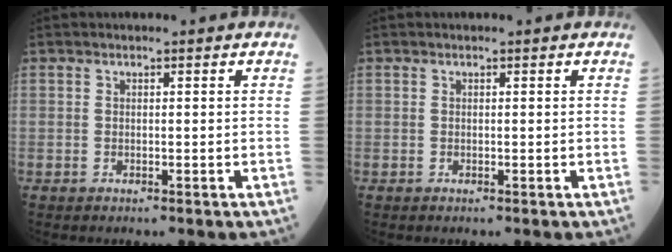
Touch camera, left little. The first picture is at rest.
{"total": 0.0}